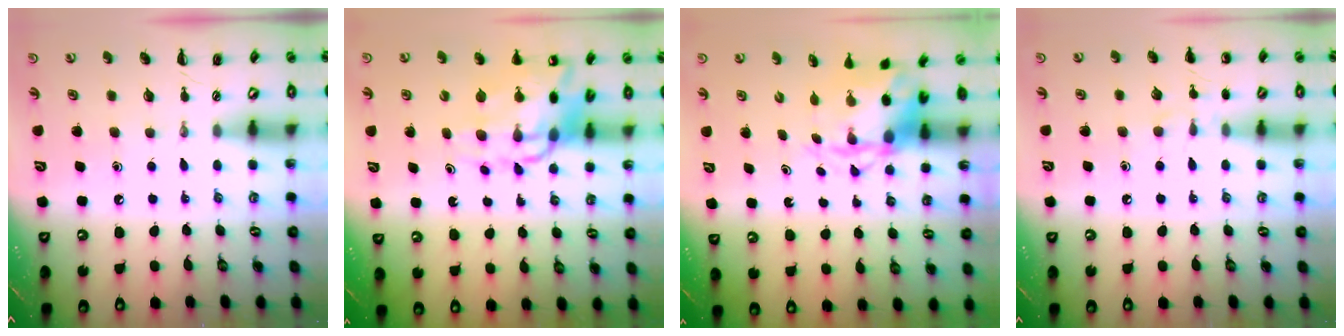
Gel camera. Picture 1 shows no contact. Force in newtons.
{"total": 12.1, "press": 11.7, "slide": 3.3}
{"total": 5.4, "press": 5.4, "slide": 0.7}
{"total": 6.3, "press": 6.0, "slide": 2.0}